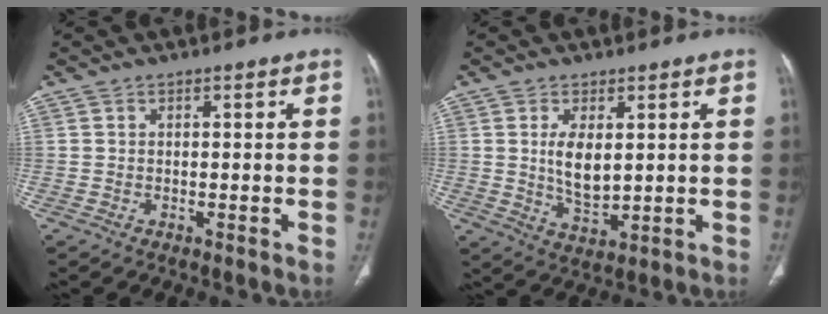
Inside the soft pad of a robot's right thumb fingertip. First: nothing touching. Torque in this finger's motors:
{"motor_torque": [1.58, 3.43, 1.03, -0.20, 0.34]}